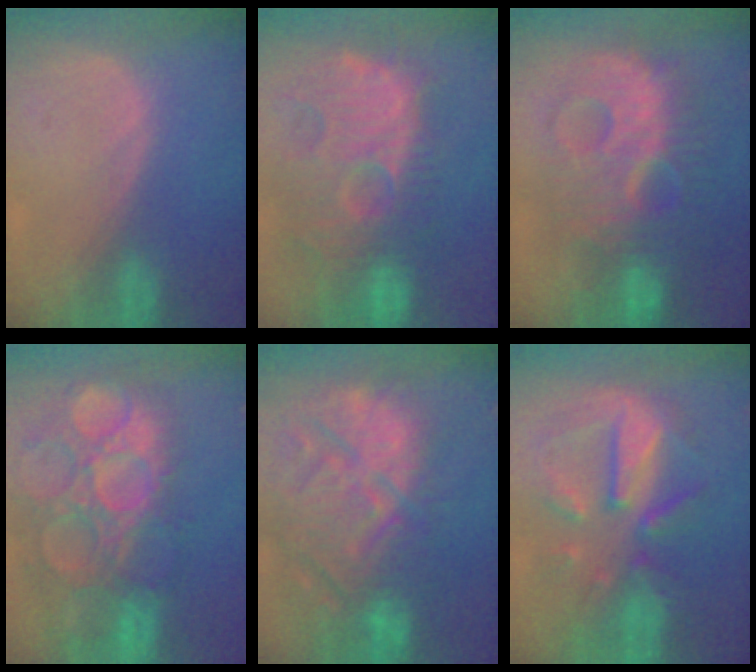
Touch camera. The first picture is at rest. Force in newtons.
{"total": 14.1, "press": 12.4, "slide": 6.7}
{"total": 11.9, "press": 11.9, "slide": 0.7}
{"total": 15.4, "press": 12.7, "slide": 8.7}
{"total": 15.3, "press": 13.0, "slide": 8.1}
{"total": 10.1, "press": 9.2, "slide": 4.3}